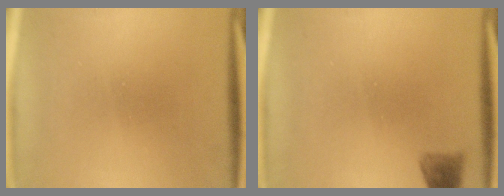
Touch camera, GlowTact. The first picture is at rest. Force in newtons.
{"total": 2.0}